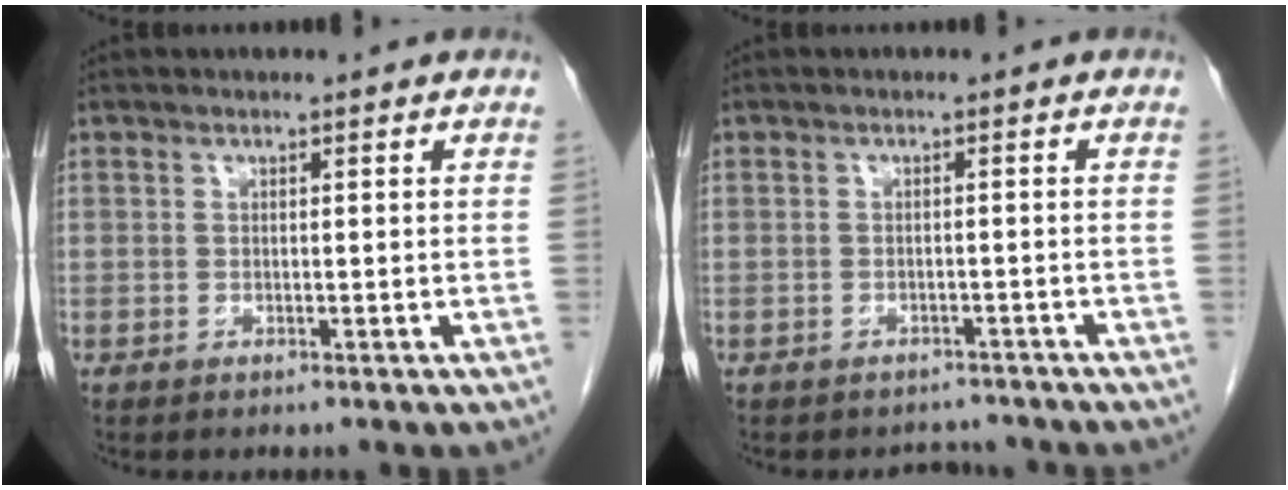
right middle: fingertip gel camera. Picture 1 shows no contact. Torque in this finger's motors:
{"motor_torque": [0.03, -0.03, 0.00, 0.01]}